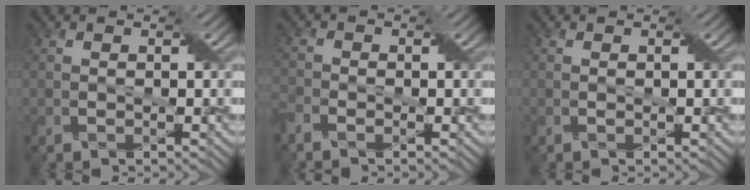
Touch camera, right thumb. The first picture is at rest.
{"total": 2.7, "force": [-2.1, 1.2, 1.1], "torque": [-0.034, -0.006, -0.055]}
{"total": 0.0}